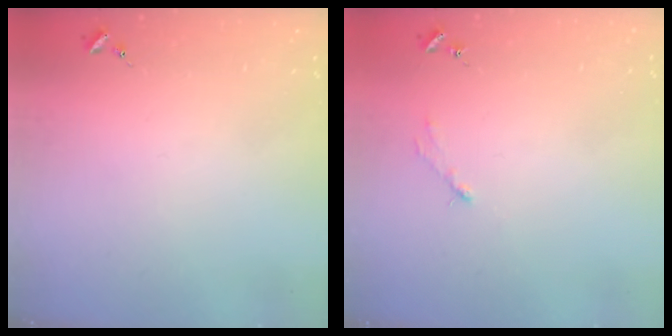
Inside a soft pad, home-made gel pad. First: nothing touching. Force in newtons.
{"total": 2.6, "press": 2.6, "slide": 0.3}